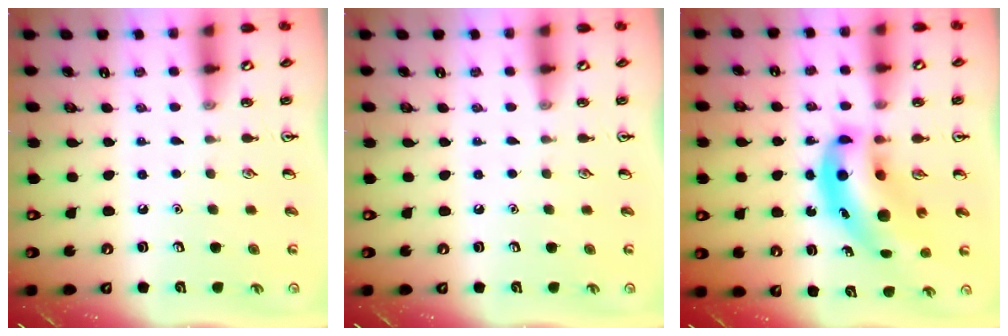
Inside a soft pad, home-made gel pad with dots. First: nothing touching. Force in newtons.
{"total": 0.0}
{"total": 13.0, "press": 12.4, "slide": 3.9}